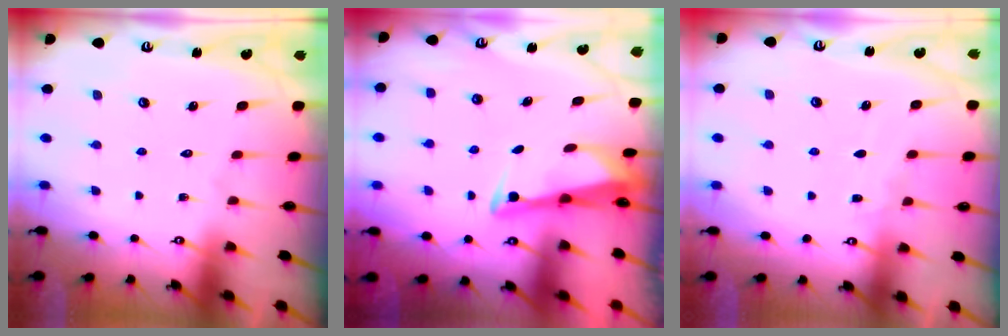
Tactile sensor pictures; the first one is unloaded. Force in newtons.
{"total": 2.8, "press": 2.7, "slide": 0.4}
{"total": 3.0, "press": 3.0, "slide": 0.4}